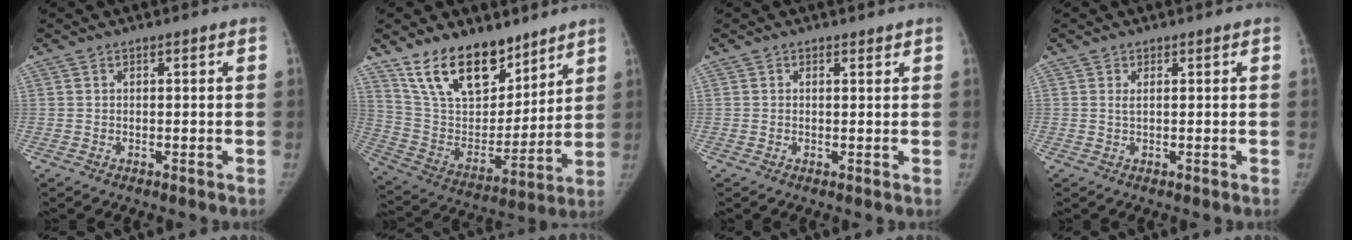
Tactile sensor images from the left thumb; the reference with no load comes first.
{"total": 19.1, "force": [13.5, 9.6, 9.6], "torque": [-0.119, -0.072, 0.250]}
{"total": 0.9, "force": [0.6, 0.2, 0.6], "torque": [-0.009, -0.002, 0.010]}
{"total": 0.7, "force": [0.3, 0.3, 0.6], "torque": [-0.012, -0.001, 0.006]}